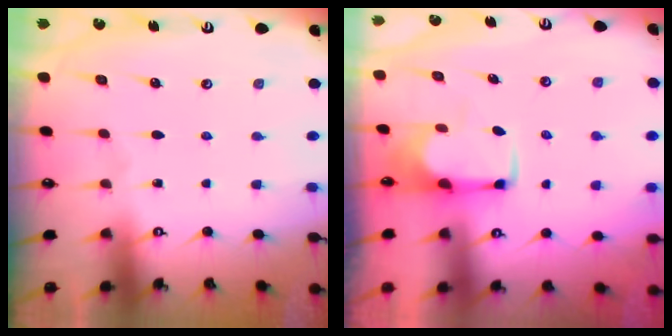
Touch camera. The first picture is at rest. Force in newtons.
{"total": 1.7, "press": 1.6, "slide": 0.6}